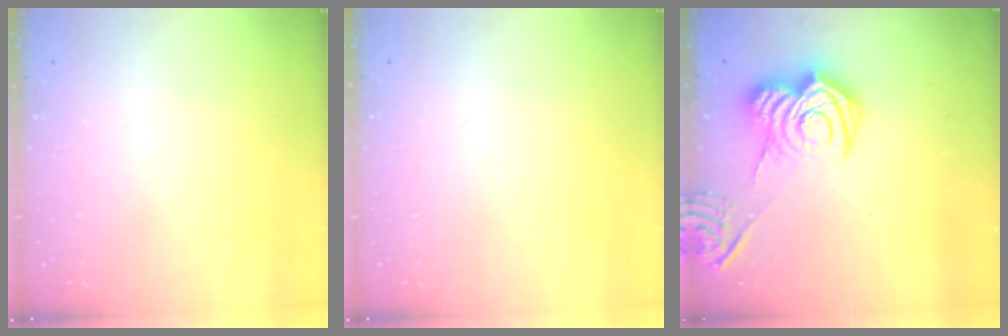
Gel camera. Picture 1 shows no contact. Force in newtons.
{"total": 0.0}
{"total": 13.9, "press": 13.8, "slide": 1.0}